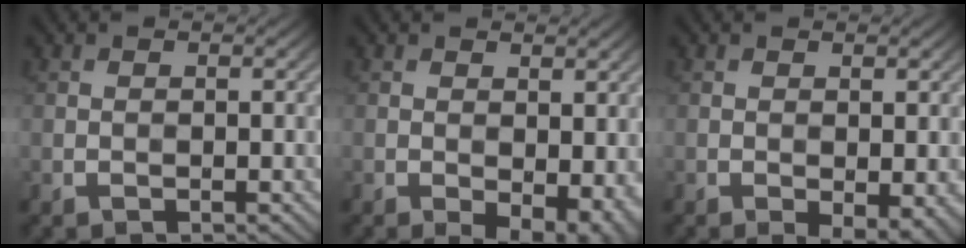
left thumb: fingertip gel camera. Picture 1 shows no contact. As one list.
[{"total": 5.6, "force": [-1.4, 3.2, 4.4], "torque": [-0.062, -0.018, -0.011]}, {"total": 3.5, "force": [-1.2, 1.5, 2.9], "torque": [-0.044, -0.008, -0.015]}]